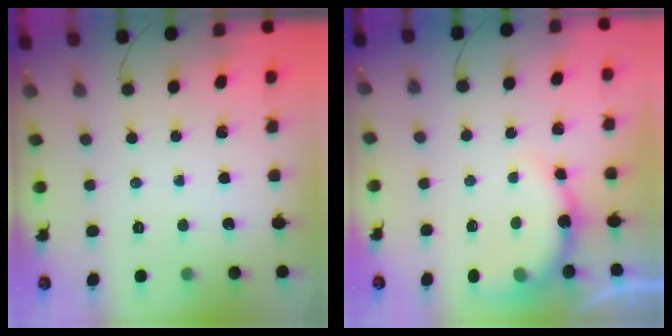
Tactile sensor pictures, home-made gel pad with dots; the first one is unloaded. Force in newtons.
{"total": 8.2, "press": 8.2, "slide": 0.4}